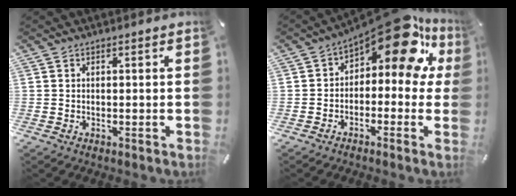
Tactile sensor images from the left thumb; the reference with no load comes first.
{"total": 15.7, "force": [8.8, 6.5, 11.2], "torque": [-0.158, -0.069, 0.145]}